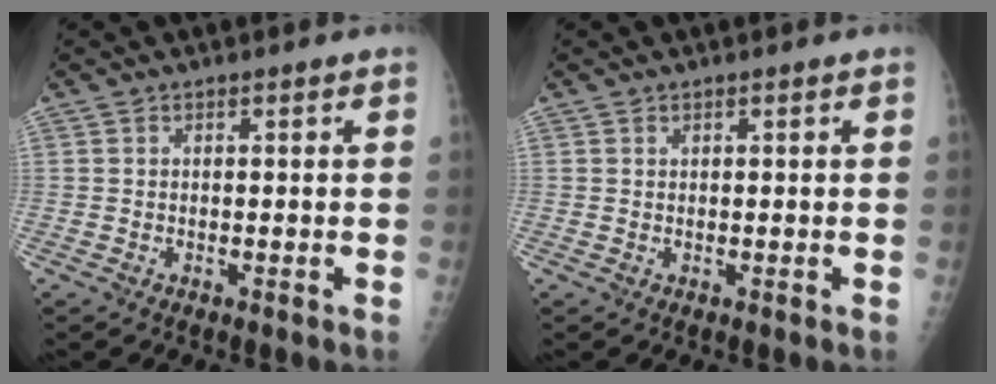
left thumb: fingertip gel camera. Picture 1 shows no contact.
{"total": 0.0}